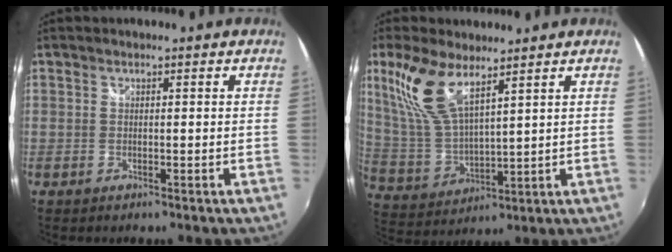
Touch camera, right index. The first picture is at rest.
{"total": 12.0, "force": [7.3, 4.2, 8.5], "torque": [-0.181, 0.009, 0.158]}